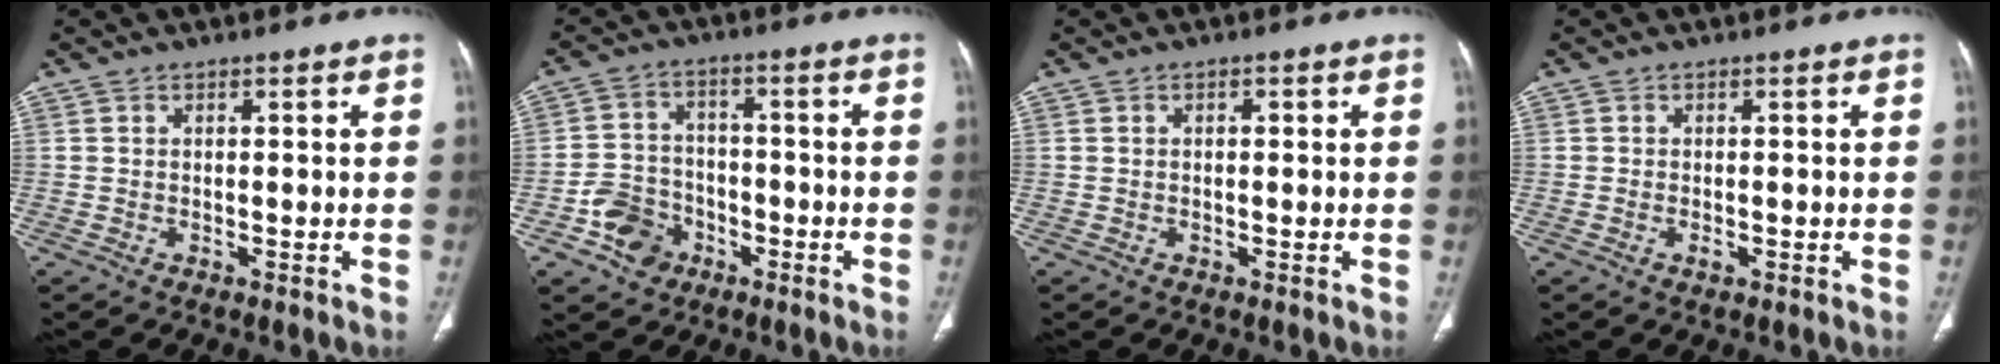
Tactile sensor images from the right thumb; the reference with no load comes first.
{"total": 7.8, "force": [-3.8, 6.2, 2.7], "torque": [-0.025, 0.028, -0.064]}
{"total": 0.9, "force": [0.2, 0.5, 0.7], "torque": [-0.015, 0.001, 0.005]}
{"total": 0.9, "force": [-0.4, 0.5, 0.7], "torque": [-0.012, 0.000, -0.006]}